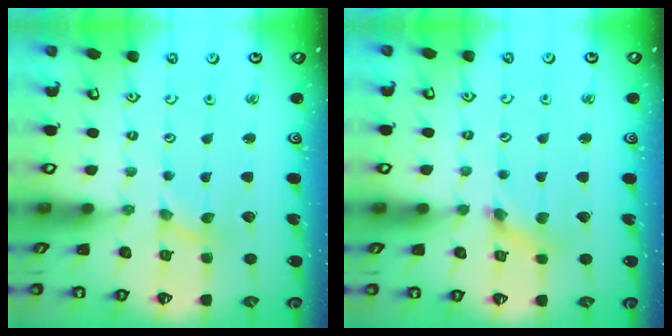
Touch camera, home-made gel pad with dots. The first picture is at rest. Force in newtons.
{"total": 2.0, "press": 2.0, "slide": 0.1}